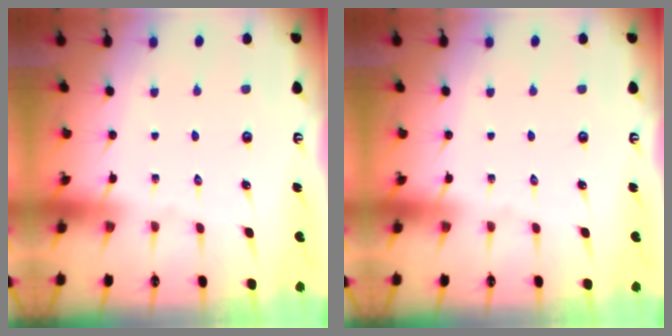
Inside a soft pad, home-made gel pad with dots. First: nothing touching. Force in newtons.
{"total": 0.0}